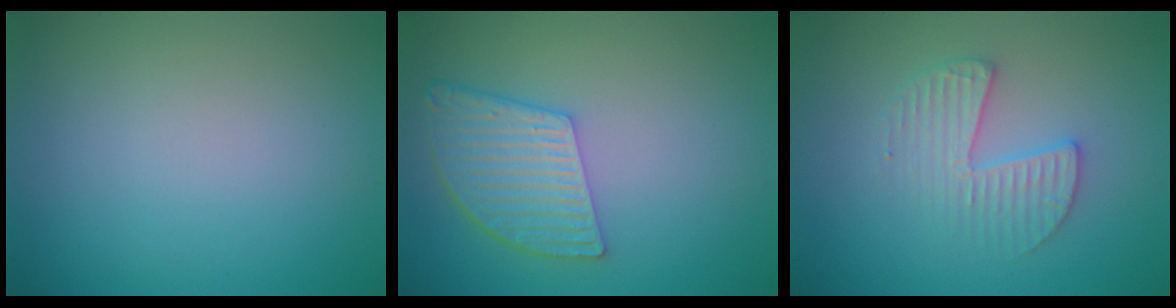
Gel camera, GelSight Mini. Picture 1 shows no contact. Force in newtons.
{"total": 5.2, "press": 4.1, "slide": 3.2}
{"total": 3.1, "press": 3.0, "slide": 0.5}